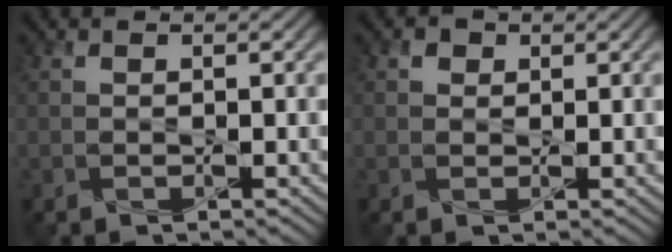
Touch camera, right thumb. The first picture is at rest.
{"total": 1.2, "force": [0.5, 1.0, 0.4], "torque": [-0.006, -0.001, 0.005]}